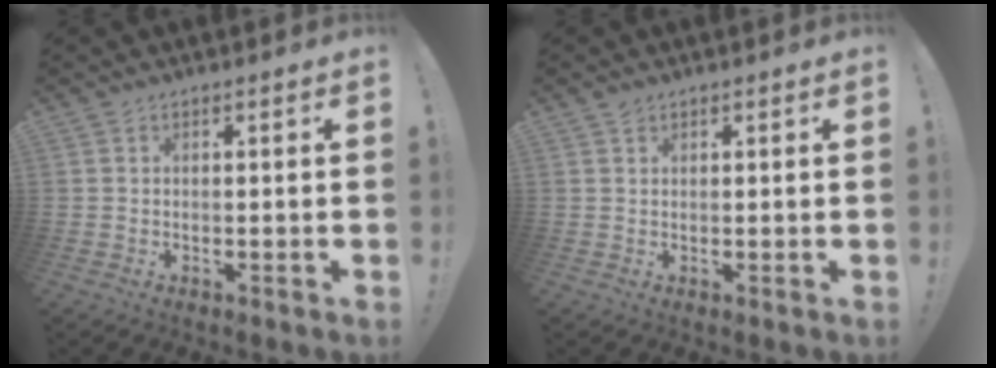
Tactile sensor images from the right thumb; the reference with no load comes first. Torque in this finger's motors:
{"motor_torque": [0.00, 0.17, 0.00, 0.16, 0.00]}